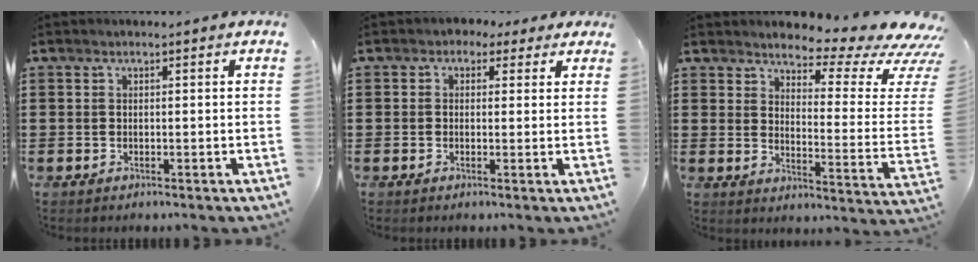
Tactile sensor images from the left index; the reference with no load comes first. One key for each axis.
{"total": 1.8, "fx": 0.6, "fy": 1.6, "fz": 0.6, "tx": -0.018, "ty": 0.010, "tz": 0.009}
{"total": 4.6, "fx": 4.0, "fy": 1.1, "fz": 2.1, "tx": -0.041, "ty": -0.046, "tz": 0.060}